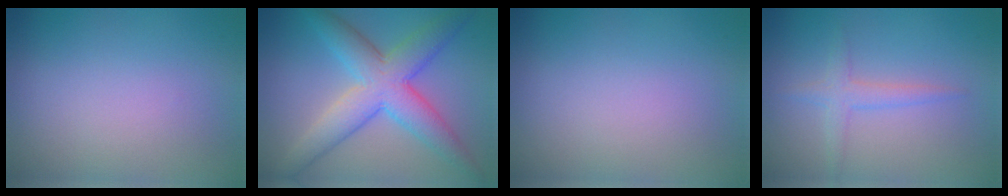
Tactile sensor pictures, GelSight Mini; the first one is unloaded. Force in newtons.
{"total": 7.1, "press": 7.1, "slide": 0.2}
{"total": 0.0}
{"total": 1.9, "press": 1.9, "slide": 0.1}